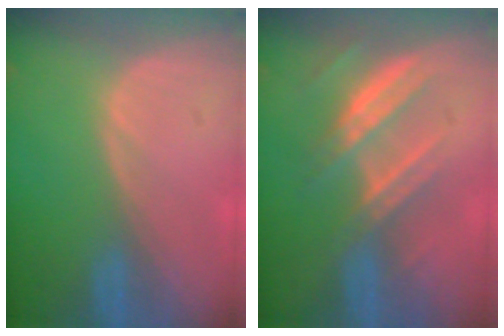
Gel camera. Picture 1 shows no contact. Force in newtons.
{"total": 7.7, "press": 6.9, "slide": 3.5}